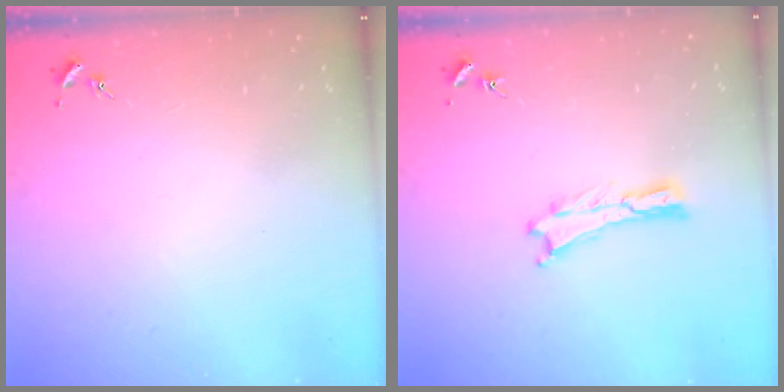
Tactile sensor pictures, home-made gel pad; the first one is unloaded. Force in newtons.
{"total": 0.0}